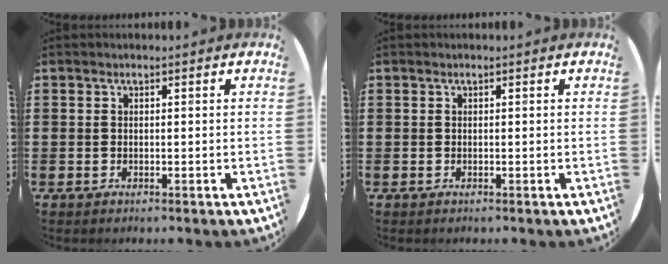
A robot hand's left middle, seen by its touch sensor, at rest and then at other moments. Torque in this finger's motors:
{"motor_torque": [0.00, 0.00, 0.00, 0.01]}